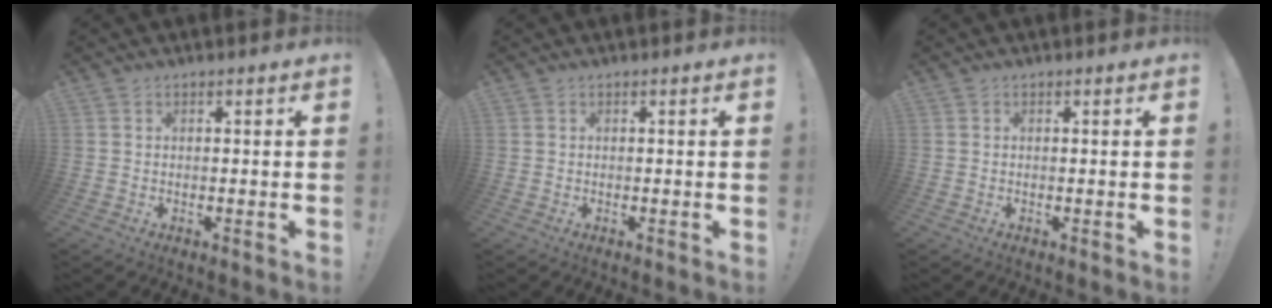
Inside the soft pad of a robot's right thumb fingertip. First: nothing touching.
{"total": 0.0}
{"total": 0.0}